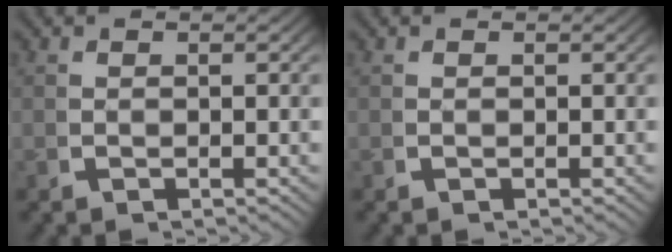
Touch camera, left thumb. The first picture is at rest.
{"total": 0.0}